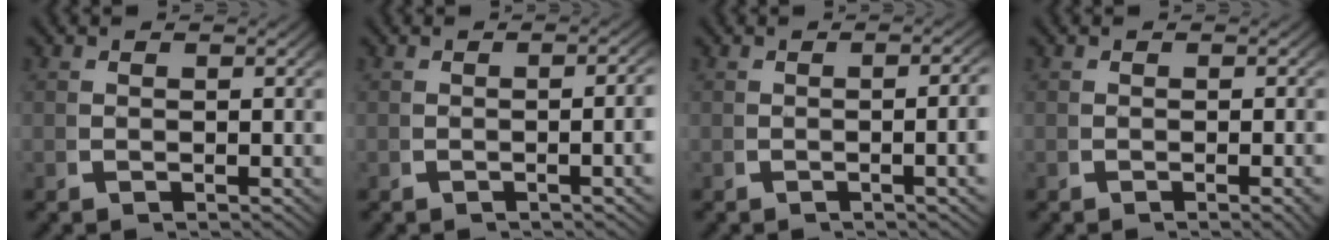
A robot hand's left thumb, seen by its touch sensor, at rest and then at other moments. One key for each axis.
{"total": 2.9, "fx": -0.5, "fy": 0.7, "fz": 2.8, "tx": -0.035, "ty": 0.005, "tz": -0.013}
{"total": 3.4, "fx": -0.5, "fy": 0.9, "fz": 3.2, "tx": -0.039, "ty": 0.006, "tz": -0.014}
{"total": 1.4, "fx": -0.5, "fy": 0.1, "fz": 1.3, "tx": -0.020, "ty": 0.002, "tz": -0.009}